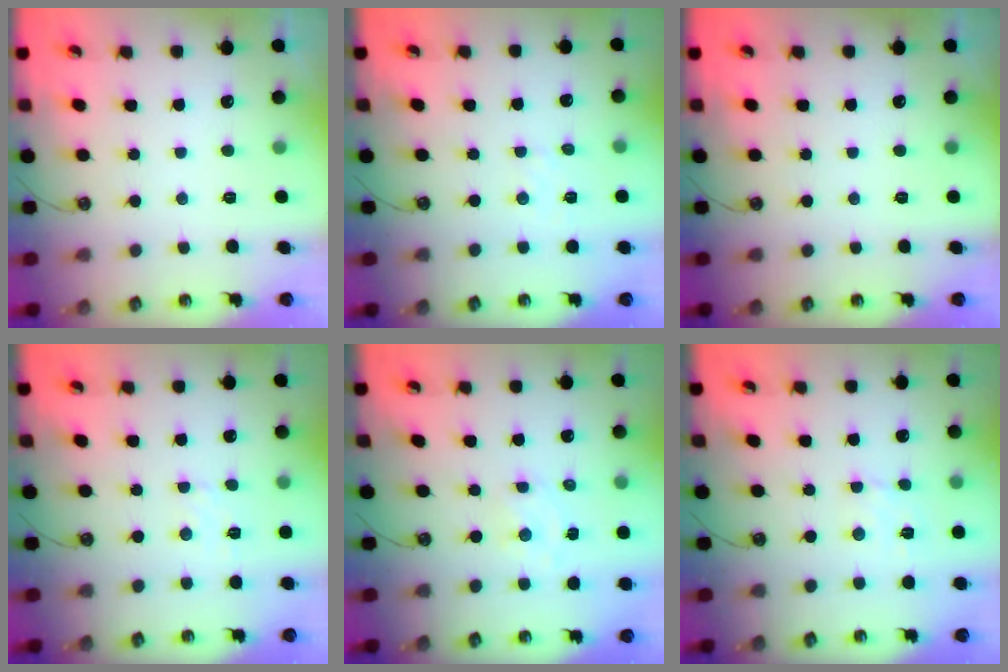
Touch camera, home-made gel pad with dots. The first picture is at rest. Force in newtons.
{"total": 1.9, "press": 1.9, "slide": 0.3}
{"total": 0.0}
{"total": 3.4, "press": 3.4, "slide": 0.5}
{"total": 2.6, "press": 2.6, "slide": 0.1}
{"total": 2.9, "press": 2.8, "slide": 0.6}